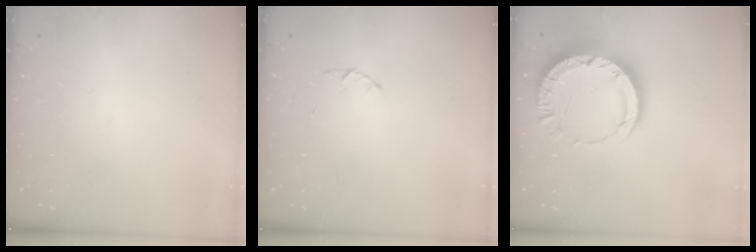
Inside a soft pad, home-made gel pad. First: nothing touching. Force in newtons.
{"total": 1.0, "press": 0.9, "slide": 0.3}
{"total": 10.4, "press": 10.4, "slide": 1.0}